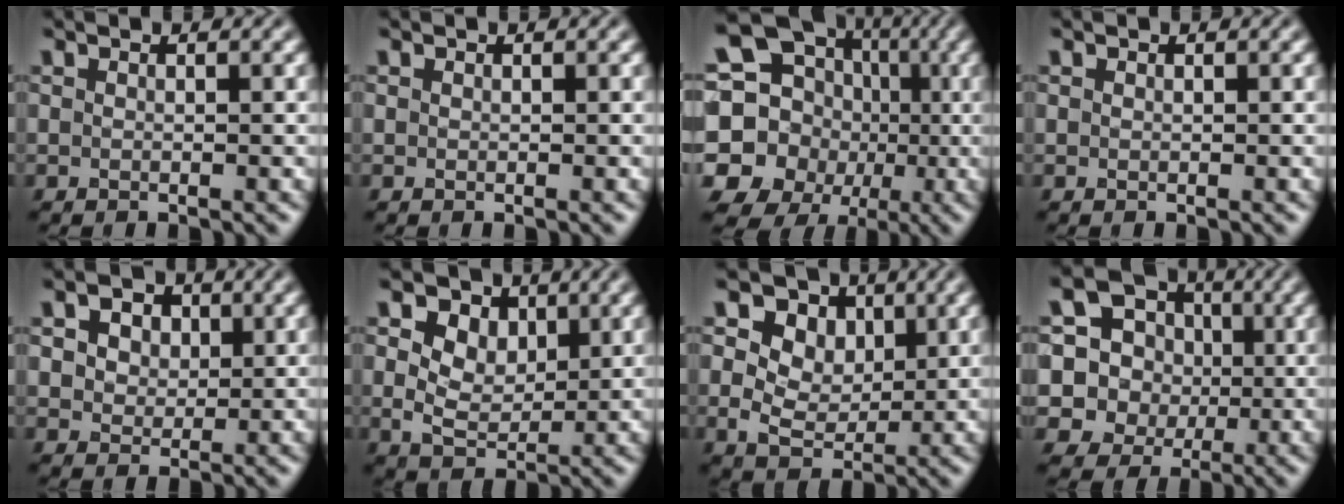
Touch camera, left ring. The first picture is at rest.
{"total": 0.0}
{"total": 18.9, "force": [-2.1, 17.5, 6.8], "torque": [-0.158, -0.007, -0.074]}
{"total": 0.0}
{"total": 5.9, "force": [2.7, 4.2, 3.1], "torque": [-0.063, 0.018, 0.028]}
{"total": 7.2, "force": [3.1, 4.8, 4.4], "torque": [-0.085, 0.019, 0.024]}
{"total": 9.4, "force": [3.7, 6.7, 5.4], "torque": [-0.092, 0.027, 0.033]}
{"total": 15.5, "force": [1.8, 14.6, 4.9], "torque": [-0.135, 0.022, 0.013]}